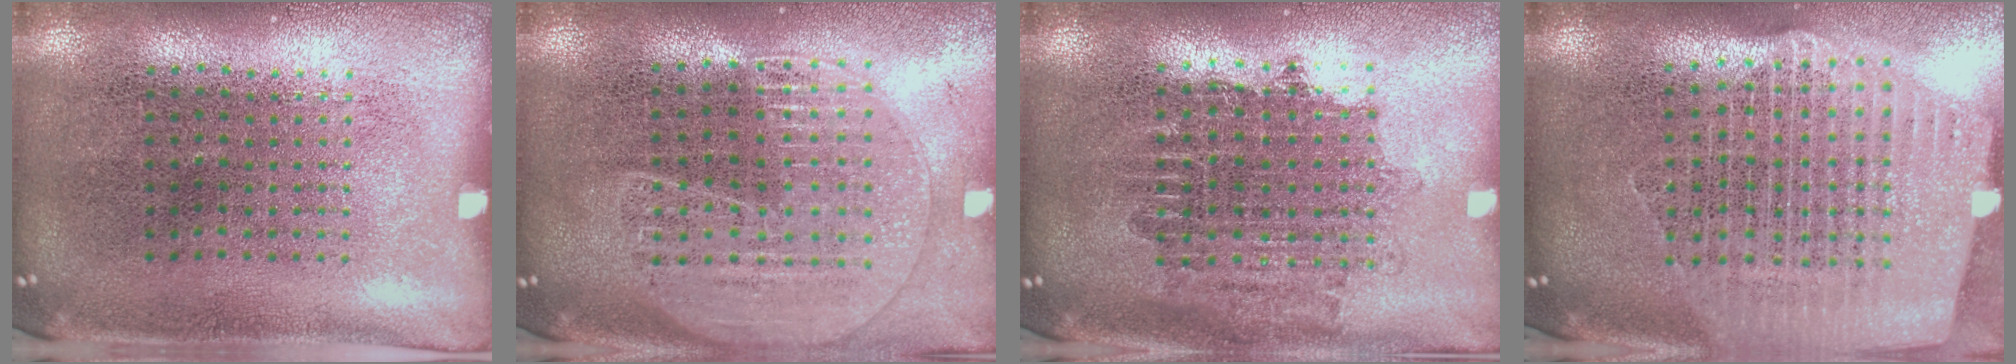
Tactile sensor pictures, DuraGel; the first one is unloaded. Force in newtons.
{"total": 1.9, "press": 1.7, "slide": 0.8}
{"total": 1.6, "press": 1.3, "slide": 0.9}
{"total": 2.7, "press": 2.3, "slide": 1.4}